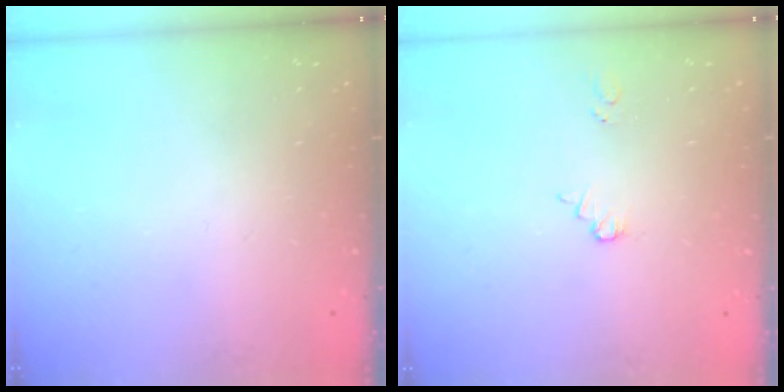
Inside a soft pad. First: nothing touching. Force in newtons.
{"total": 1.7, "press": 1.7, "slide": 0.3}